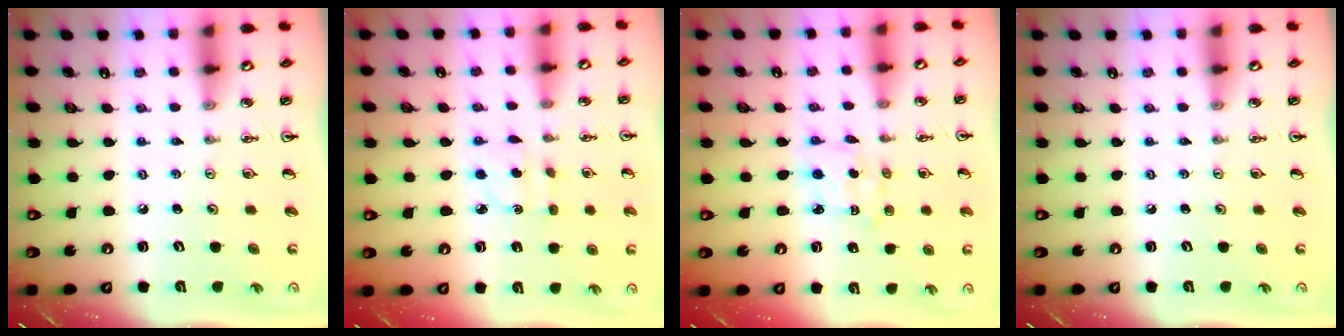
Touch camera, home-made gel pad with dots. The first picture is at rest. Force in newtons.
{"total": 2.4, "press": 2.2, "slide": 0.8}
{"total": 2.9, "press": 2.9, "slide": 0.4}
{"total": 0.0}